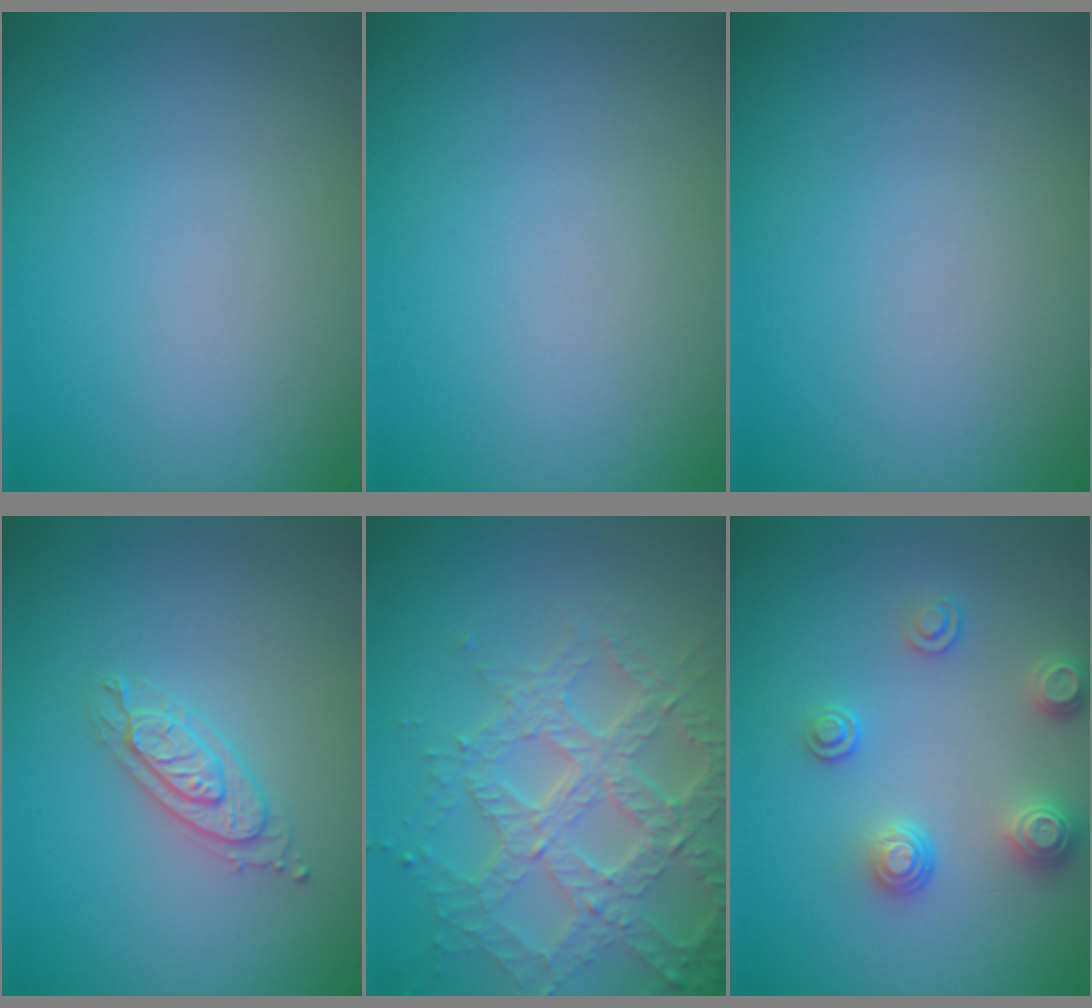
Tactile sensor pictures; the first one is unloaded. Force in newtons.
{"total": 0.0}
{"total": 0.0}
{"total": 2.1, "press": 2.1, "slide": 0.2}
{"total": 7.0, "press": 5.2, "slide": 4.7}
{"total": 2.6, "press": 2.6, "slide": 0.6}